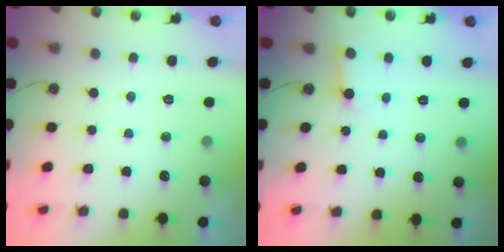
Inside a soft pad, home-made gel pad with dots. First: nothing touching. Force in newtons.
{"total": 2.9, "press": 2.9, "slide": 0.4}